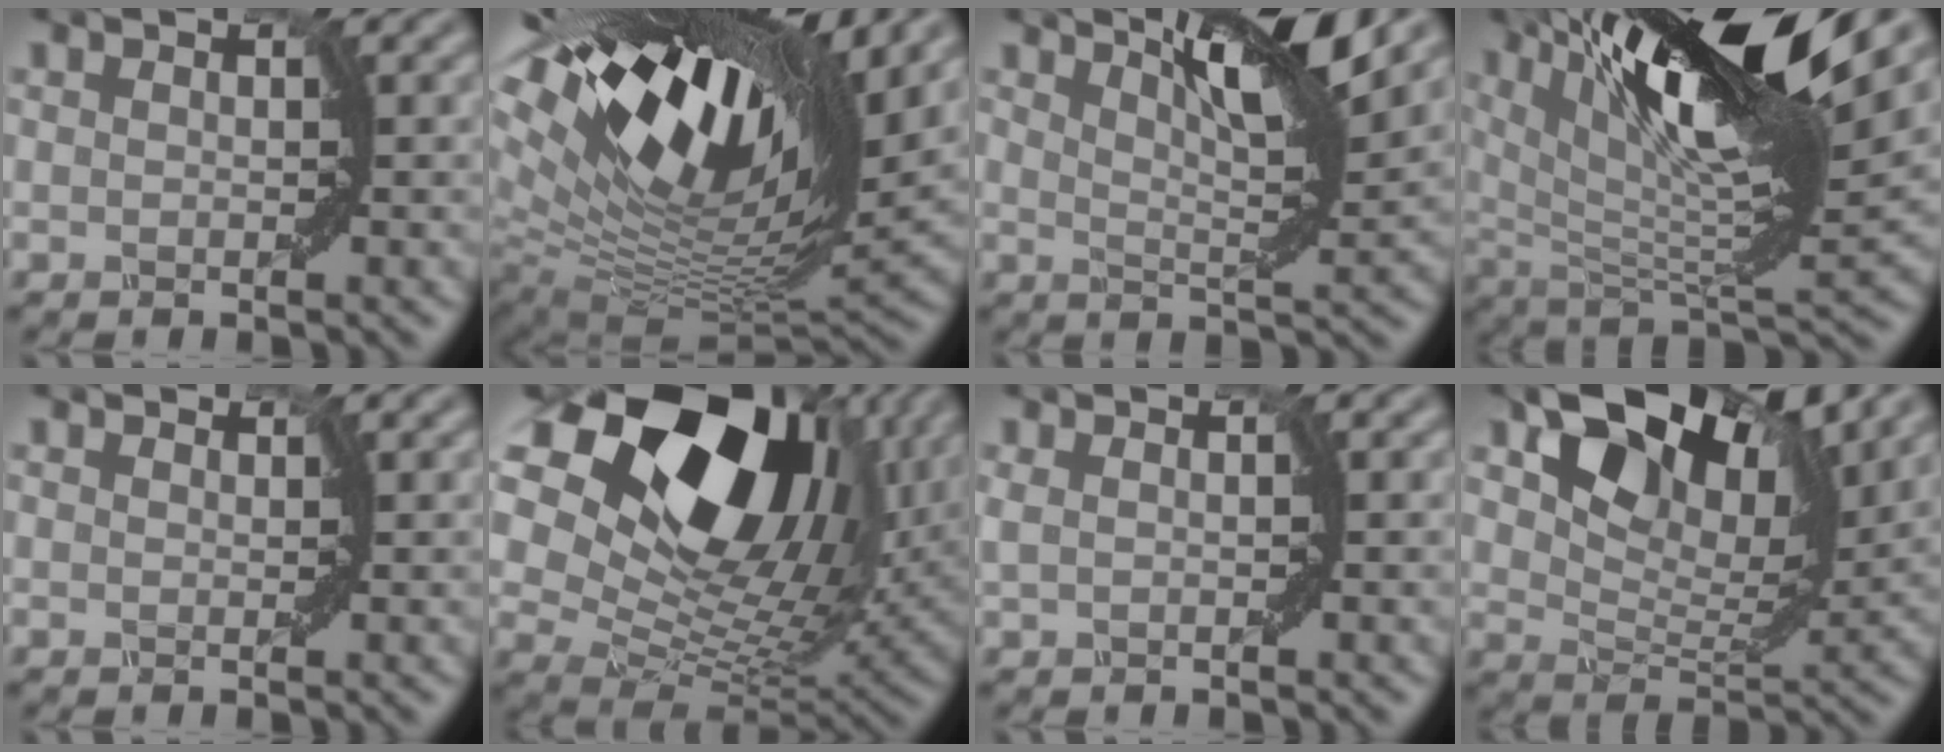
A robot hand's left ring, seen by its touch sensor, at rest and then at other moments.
{"total": 17.0, "force": [8.6, 6.5, 13.2], "torque": [-0.258, 0.039, 0.140]}
{"total": 5.8, "force": [4.0, 0.6, 4.2], "torque": [-0.071, 0.001, 0.069]}
{"total": 14.3, "force": [7.4, 3.2, 11.8], "torque": [-0.202, 0.014, 0.139]}
{"total": 0.6, "force": [0.6, 0.1, -0.1], "torque": [-0.001, 0.000, 0.011]}
{"total": 16.8, "force": [7.7, 10.4, 10.7], "torque": [-0.199, 0.022, 0.138]}
{"total": 1.0, "force": [0.5, 0.4, 0.7], "torque": [-0.019, 0.004, 0.012]}
{"total": 10.6, "force": [6.5, 4.9, 6.7], "torque": [-0.121, 0.008, 0.119]}